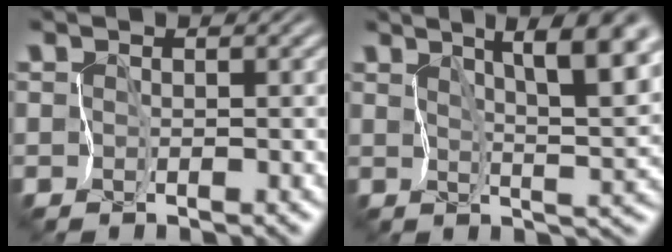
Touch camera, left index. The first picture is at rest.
{"total": 8.2, "force": [4.2, 2.0, 6.8], "torque": [-0.090, 0.009, 0.056]}